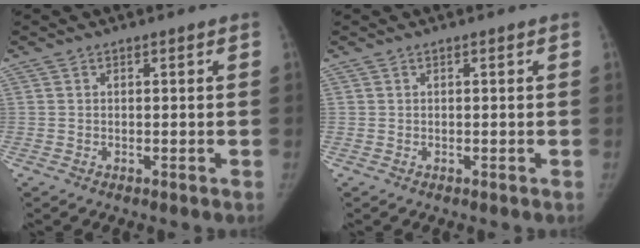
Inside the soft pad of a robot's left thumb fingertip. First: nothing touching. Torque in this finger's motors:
{"motor_torque": [0.03, 0.03, 0.37, -0.30, 0.00]}